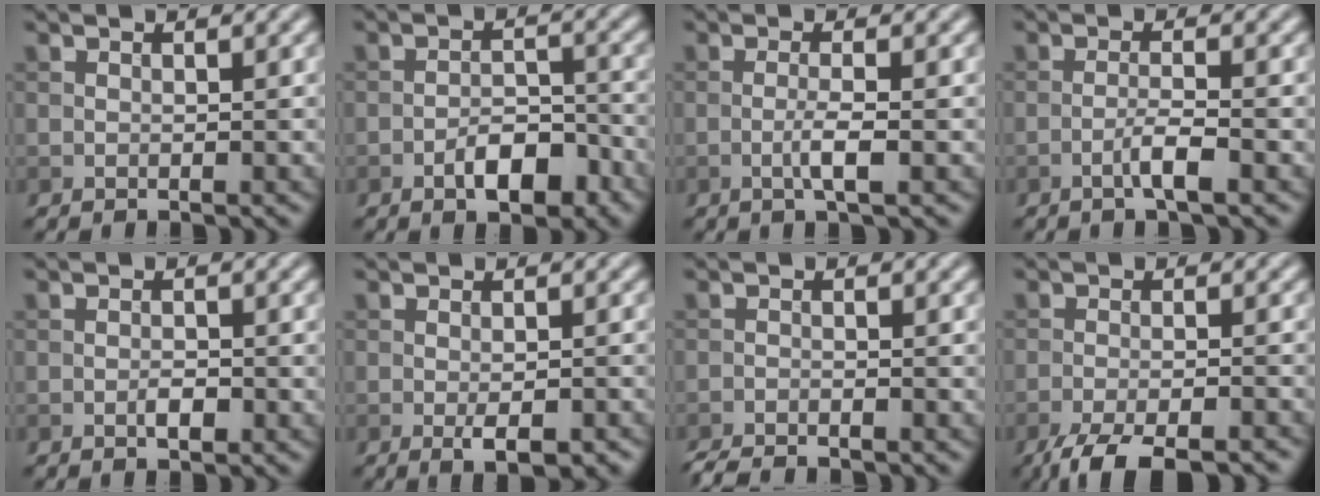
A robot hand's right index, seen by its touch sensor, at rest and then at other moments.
{"total": 4.4, "force": [-2.4, 2.0, 3.1], "torque": [-0.041, 0.008, -0.037]}
{"total": 2.2, "force": [-0.6, 0.2, 2.1], "torque": [-0.040, 0.002, -0.016]}
{"total": 2.3, "force": [-1.2, 0.2, 2.0], "torque": [-0.038, 0.007, -0.027]}
{"total": 1.4, "force": [-0.6, 0.6, 1.1], "torque": [-0.018, 0.001, -0.011]}
{"total": 3.0, "force": [-1.4, 1.1, 2.4], "torque": [-0.039, -0.007, -0.017]}
{"total": 2.6, "force": [-2.4, 0.3, 0.8], "torque": [-0.017, -0.006, -0.049]}
{"total": 6.1, "force": [-4.8, 1.3, 3.5], "torque": [-0.057, -0.013, -0.084]}